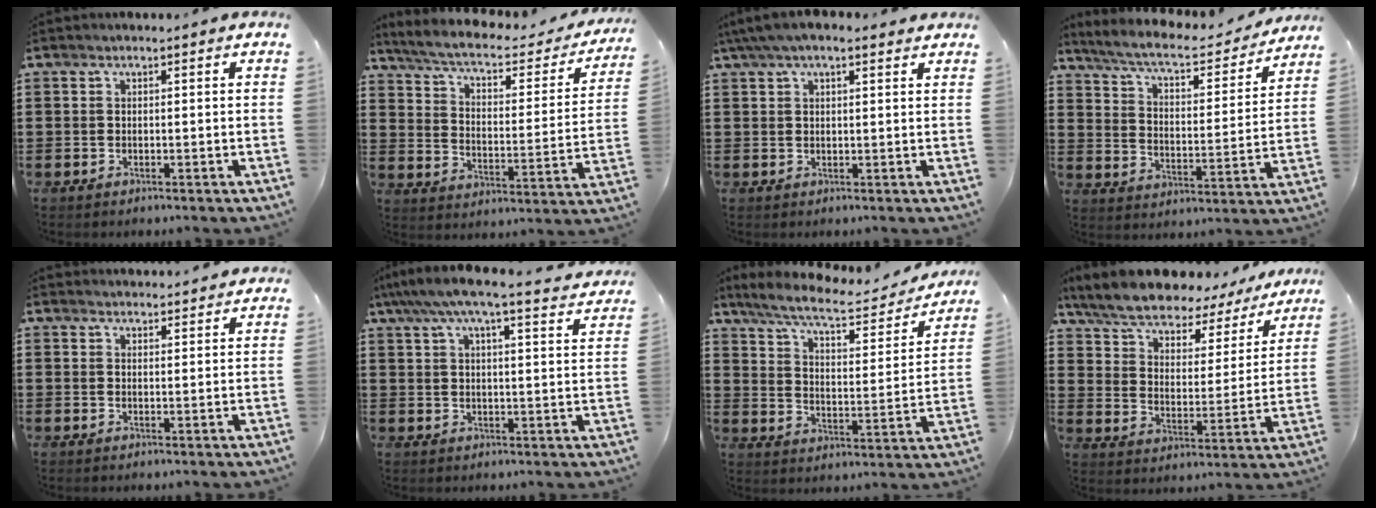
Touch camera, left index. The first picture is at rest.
{"total": 5.2, "force": [4.3, 0.8, 2.9], "torque": [-0.076, -0.029, 0.066]}
{"total": 4.0, "force": [2.7, 1.6, 2.4], "torque": [-0.055, 0.004, 0.049]}
{"total": 6.7, "force": [6.0, 0.7, 3.0], "torque": [-0.084, -0.036, 0.098]}
{"total": 2.3, "force": [2.3, 0.0, -0.1], "torque": [-0.003, -0.005, 0.043]}
{"total": 6.6, "force": [5.7, 0.3, 3.3], "torque": [-0.082, -0.027, 0.099]}
{"total": 8.3, "force": [6.9, 1.2, 4.5], "torque": [-0.115, -0.031, 0.116]}
{"total": 7.3, "force": [6.5, 1.7, 2.9], "torque": [-0.088, -0.044, 0.109]}